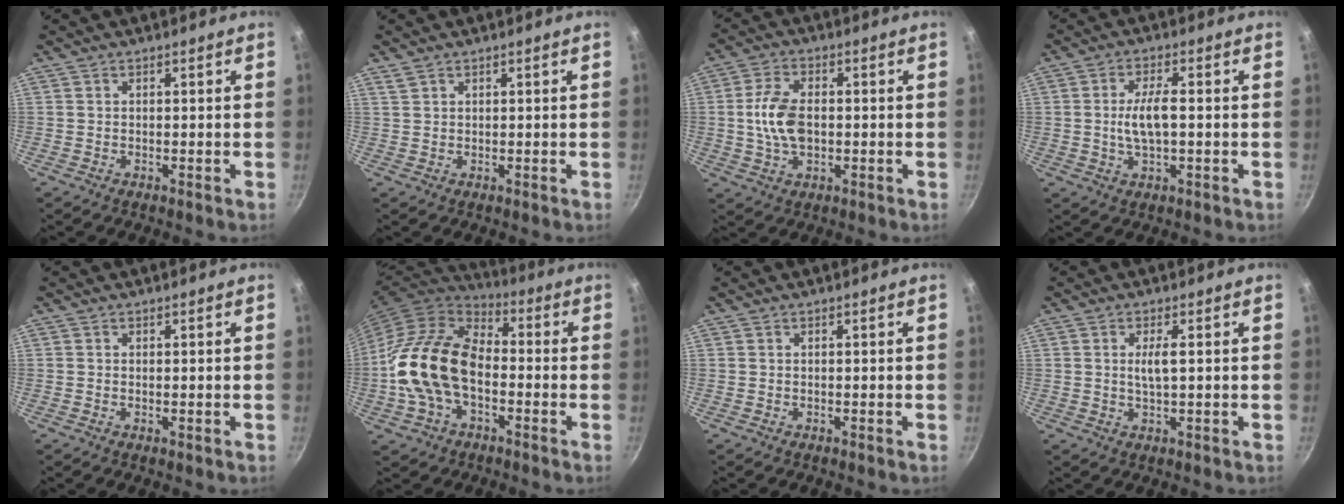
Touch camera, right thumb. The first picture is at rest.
{"total": 1.4, "force": [1.0, 0.8, 0.6], "torque": [-0.011, 0.002, 0.023]}
{"total": 8.7, "force": [-0.1, 5.3, 6.9], "torque": [-0.130, 0.012, -0.007]}
{"total": 6.4, "force": [-0.2, 2.3, 5.9], "torque": [-0.115, 0.011, -0.005]}
{"total": 0.0}
{"total": 18.4, "force": [-2.8, 12.0, 13.7], "torque": [-0.235, 0.037, -0.064]}
{"total": 0.0}
{"total": 3.3, "force": [0.5, 0.6, 3.2], "torque": [-0.066, 0.000, 0.011]}